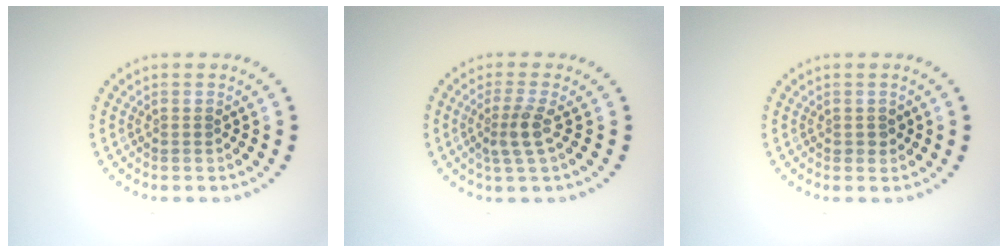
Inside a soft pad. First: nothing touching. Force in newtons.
{"total": 2.4, "press": 1.8, "slide": 1.5}
{"total": 0.7, "press": 0.7, "slide": 0.0}